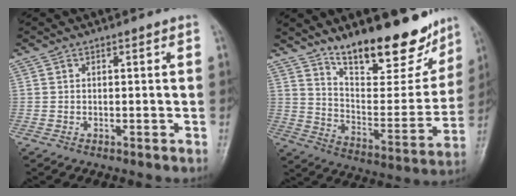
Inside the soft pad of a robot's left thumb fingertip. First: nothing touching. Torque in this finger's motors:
{"motor_torque": [0.63, 0.28, 1.38, -1.39, 0.20]}